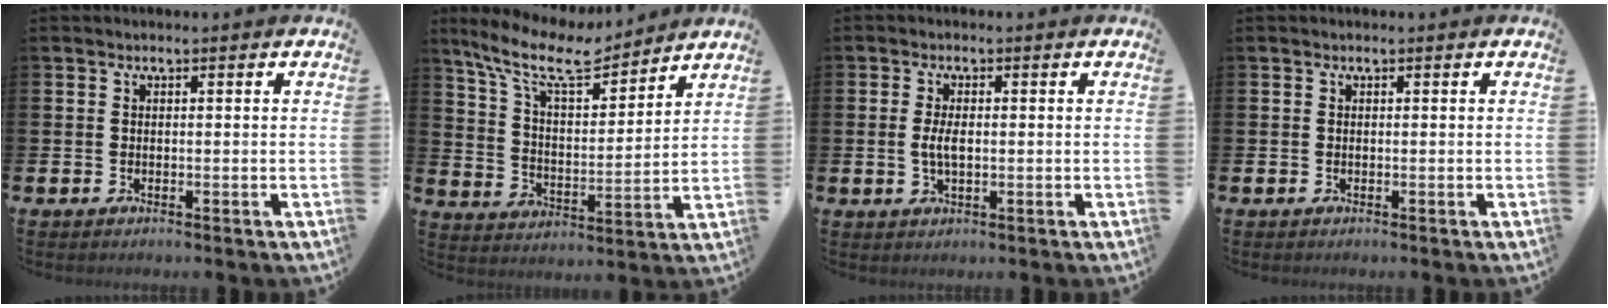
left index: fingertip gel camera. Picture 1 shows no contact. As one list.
[{"total": 11.0, "force": [9.5, 2.9, 4.8], "torque": [-0.122, -0.053, 0.166]}, {"total": 3.0, "force": [0.0, 1.3, 2.7], "torque": [-0.053, -0.002, -0.005]}, {"total": 0.0}]